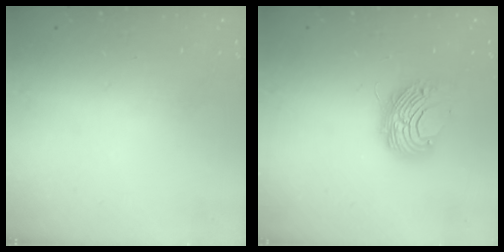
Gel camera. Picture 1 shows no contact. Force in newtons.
{"total": 8.9, "press": 8.9, "slide": 0.1}